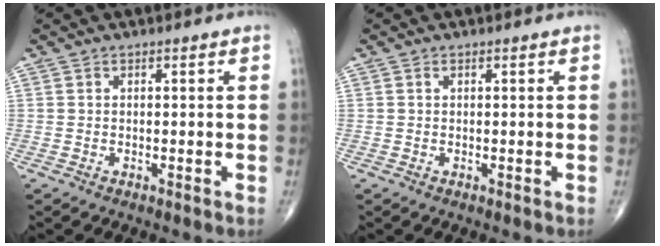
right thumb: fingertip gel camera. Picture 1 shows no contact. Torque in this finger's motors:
{"motor_torque": [-0.37, 0.10, 0.14, 0.09, -0.01]}